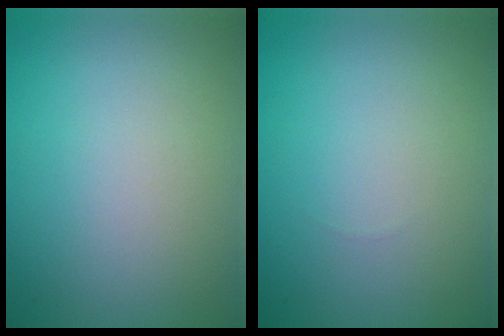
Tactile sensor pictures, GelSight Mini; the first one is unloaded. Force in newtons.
{"total": 0.0}